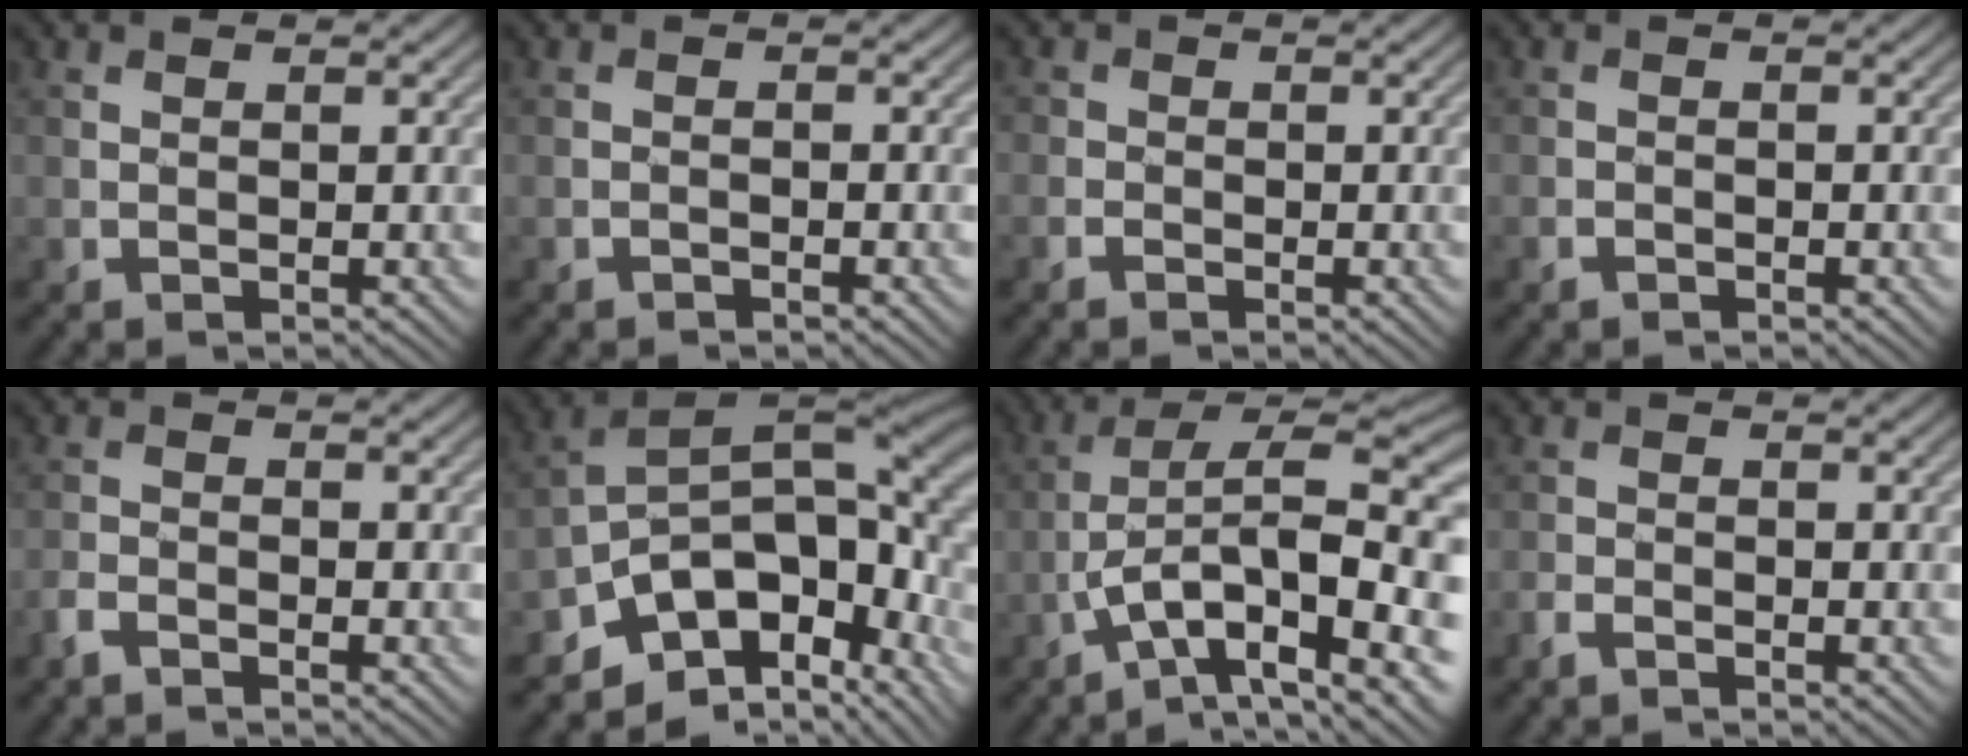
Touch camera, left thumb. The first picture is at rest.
{"total": 0.7, "force": [-0.7, 0.0, 0.3], "torque": [-0.004, -0.001, -0.012]}
{"total": 1.6, "force": [-1.0, 1.3, 0.3], "torque": [0.002, -0.002, -0.026]}
{"total": 1.2, "force": [-1.0, 0.6, 0.4], "torque": [-0.009, -0.004, -0.019]}
{"total": 2.2, "force": [-1.9, 0.6, 1.0], "torque": [-0.027, -0.005, -0.046]}
{"total": 14.3, "force": [-4.1, 9.7, 9.6], "torque": [-0.160, -0.029, -0.062]}
{"total": 13.2, "force": [-3.4, 5.2, 11.7], "torque": [-0.194, -0.001, -0.059]}
{"total": 1.9, "force": [-1.6, 0.6, 0.8], "torque": [-0.024, -0.005, -0.037]}